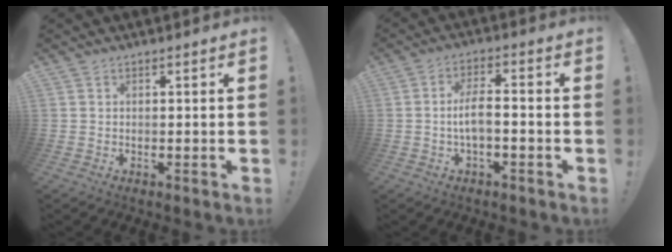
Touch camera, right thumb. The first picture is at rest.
{"total": 6.8, "force": [-1.6, 2.1, 6.2], "torque": [-0.126, 0.009, -0.030]}